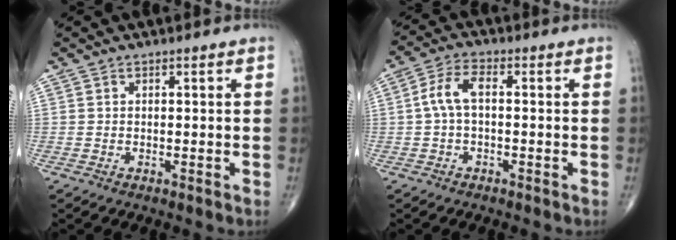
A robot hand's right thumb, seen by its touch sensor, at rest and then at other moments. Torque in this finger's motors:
{"motor_torque": [-0.29, 0.42, 0.40, -0.06, 0.18]}